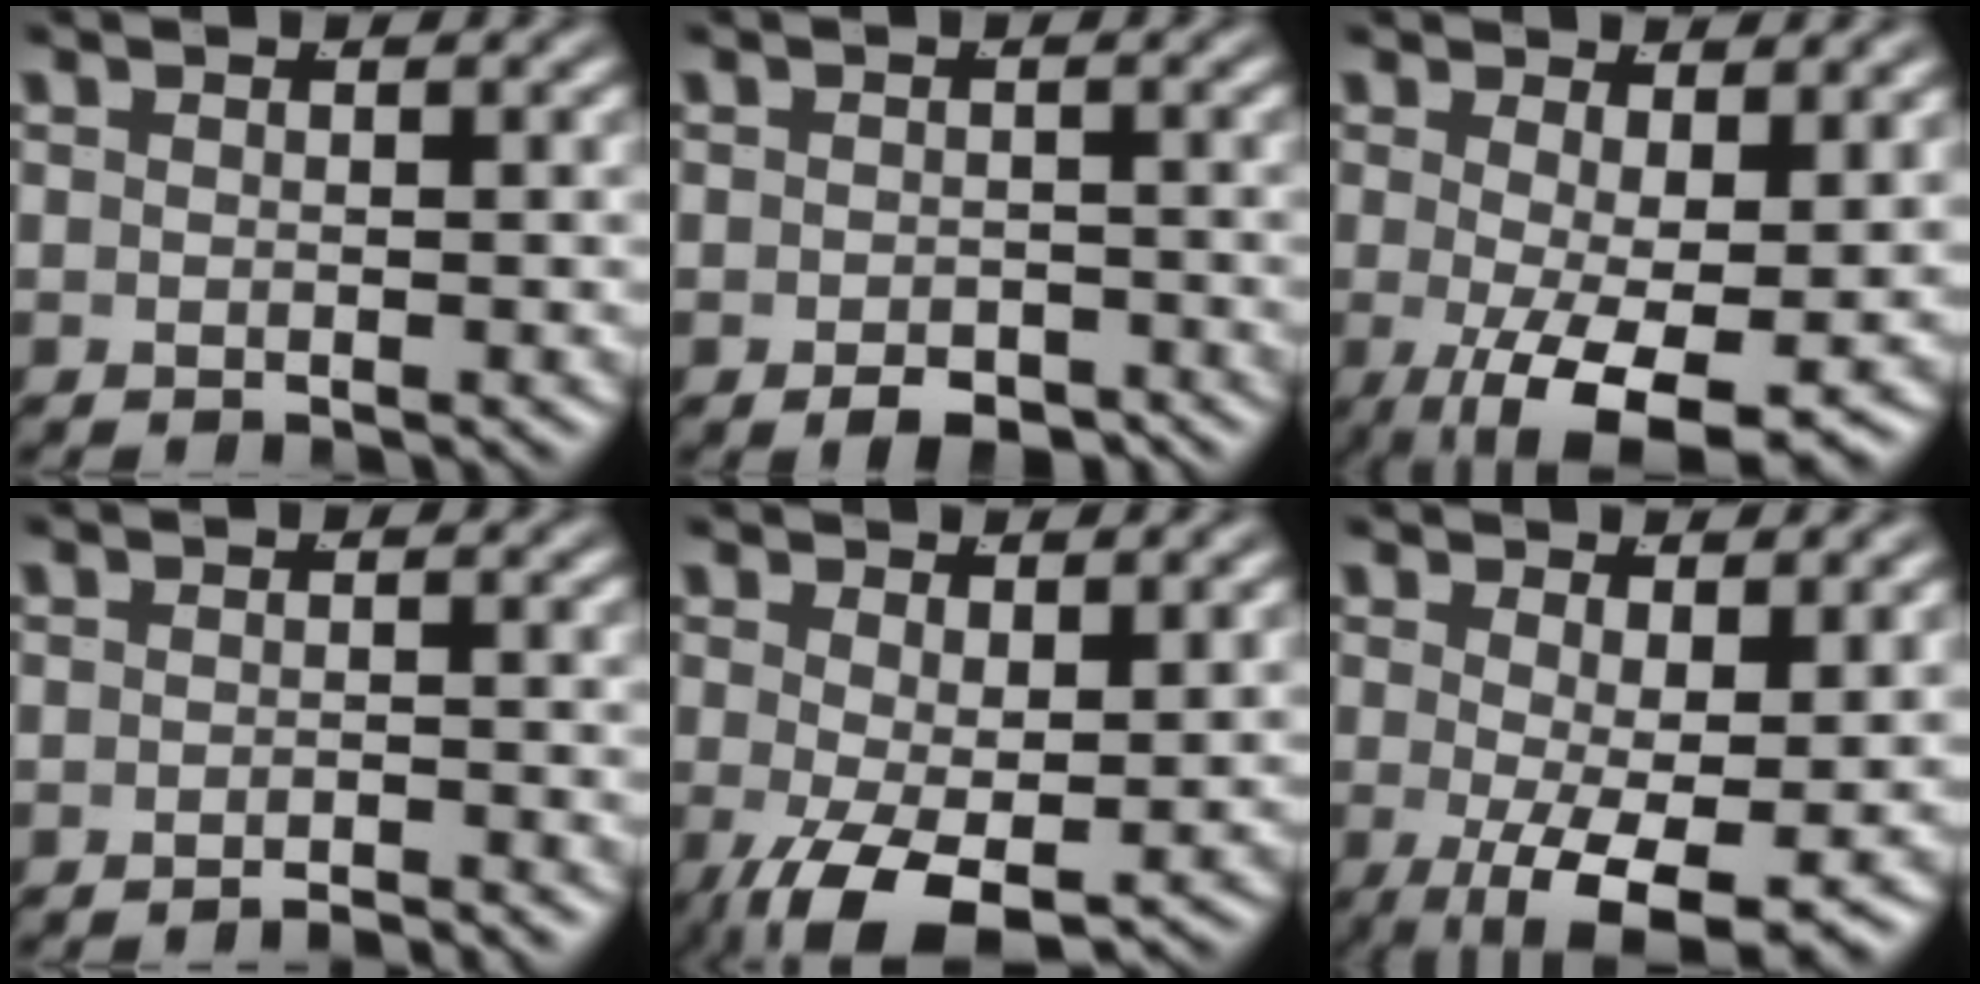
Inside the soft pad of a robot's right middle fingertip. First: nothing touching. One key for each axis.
{"total": 2.7, "fx": -2.5, "fy": 0.6, "fz": 1.0, "tx": -0.007, "ty": -0.015, "tz": -0.033}
{"total": 7.6, "fx": -2.6, "fy": 2.4, "fz": 6.8, "tx": -0.113, "ty": -0.044, "tz": -0.017}
{"total": 2.0, "fx": -2.0, "fy": -0.3, "fz": 0.3, "tx": 0.000, "ty": -0.001, "tz": -0.034}
{"total": 5.7, "fx": -2.5, "fy": 2.0, "fz": 4.6, "tx": -0.088, "ty": -0.044, "tz": -0.018}
{"total": 6.9, "fx": -2.1, "fy": 2.0, "fz": 6.2, "tx": -0.101, "ty": -0.040, "tz": -0.011}